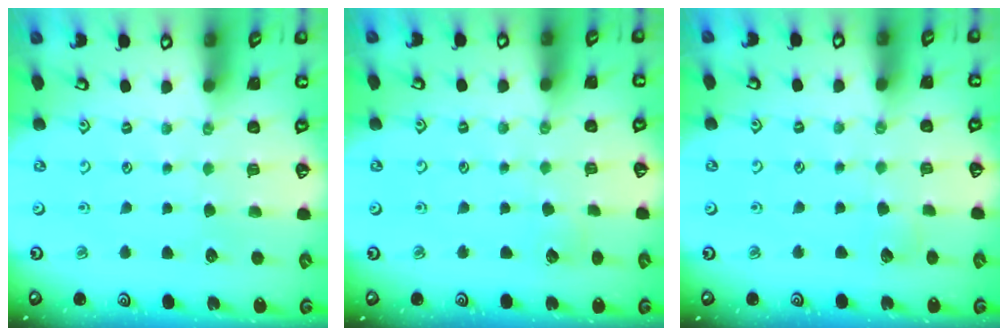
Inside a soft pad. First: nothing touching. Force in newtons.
{"total": 2.0, "press": 2.0, "slide": 0.1}
{"total": 2.9, "press": 2.9, "slide": 0.4}